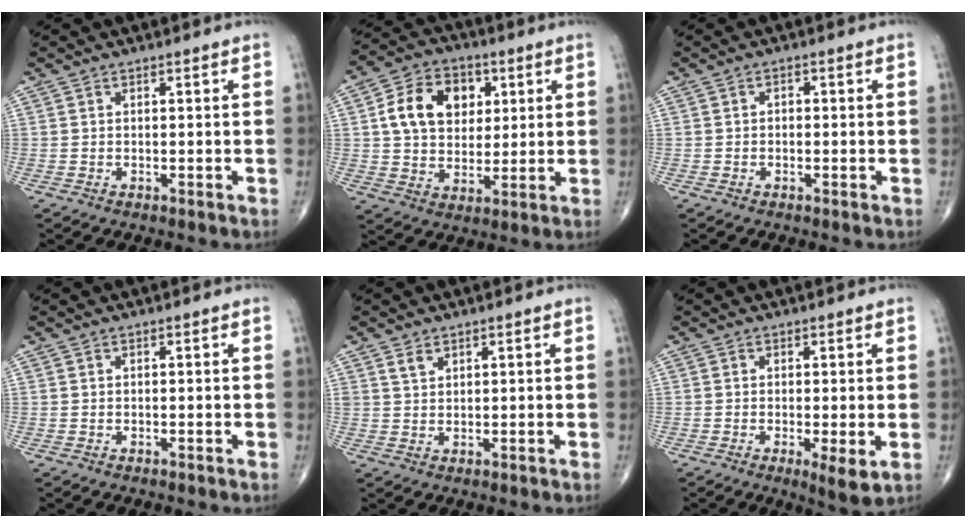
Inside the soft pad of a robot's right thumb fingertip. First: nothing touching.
{"total": 13.4, "force": [3.4, 9.9, 8.4], "torque": [-0.107, 0.002, 0.055]}
{"total": 0.8, "force": [-0.2, 0.7, 0.5], "torque": [0.004, 0.004, -0.010]}
{"total": 0.0}
{"total": 2.0, "force": [1.4, 1.2, 0.8], "torque": [-0.007, -0.007, 0.028]}
{"total": 4.5, "force": [-0.9, 1.0, 4.3], "torque": [-0.070, -0.016, -0.018]}